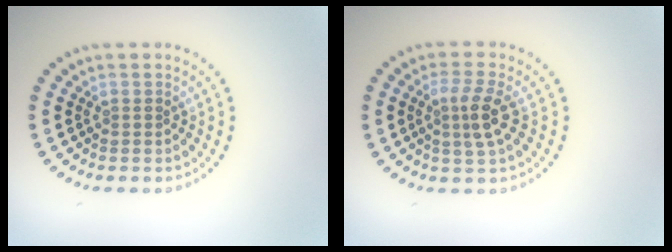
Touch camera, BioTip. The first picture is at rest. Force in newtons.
{"total": 2.8, "press": 2.5, "slide": 1.2}